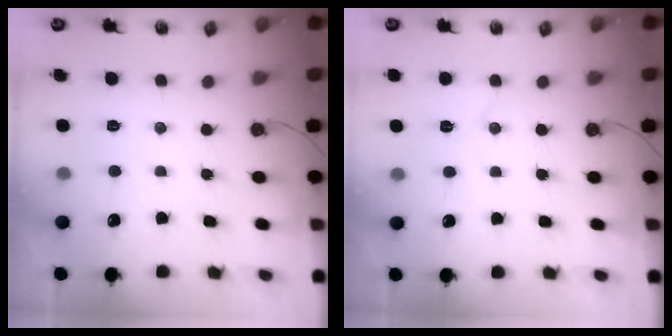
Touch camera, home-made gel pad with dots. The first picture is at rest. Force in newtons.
{"total": 5.7, "press": 5.1, "slide": 2.5}